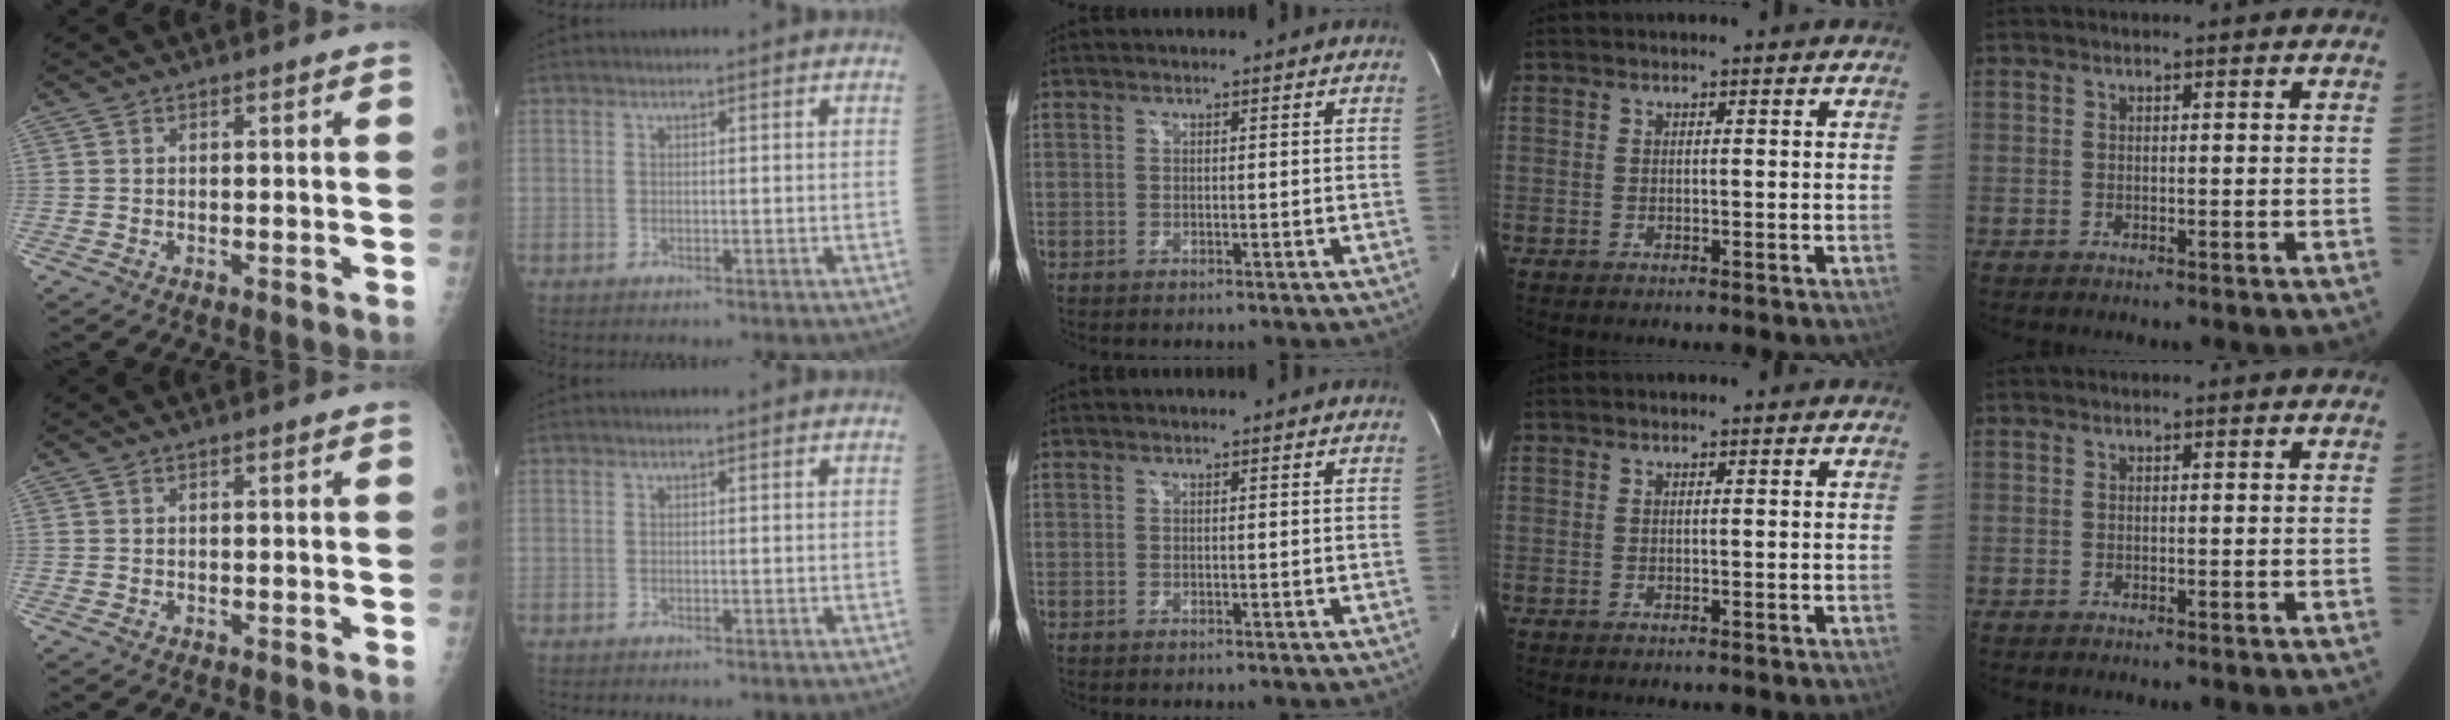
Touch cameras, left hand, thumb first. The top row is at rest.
{}